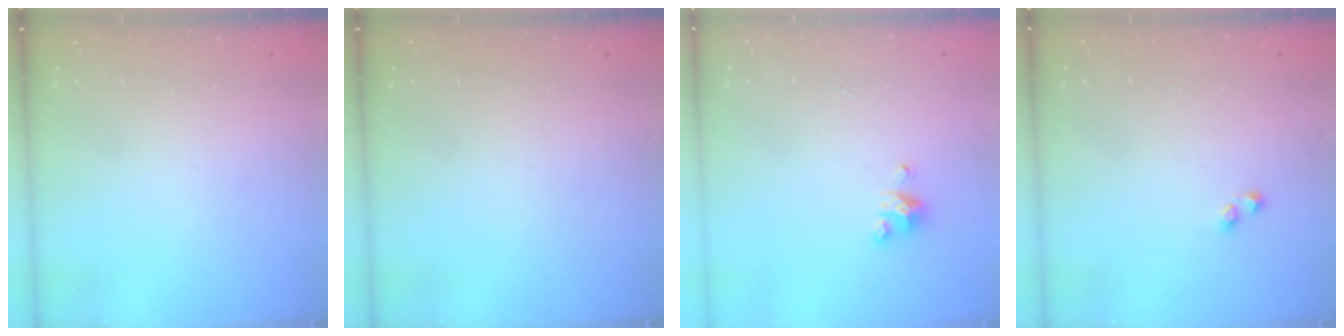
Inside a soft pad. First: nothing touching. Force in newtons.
{"total": 0.0}
{"total": 3.0, "press": 3.0, "slide": 0.3}
{"total": 1.0, "press": 0.9, "slide": 0.5}